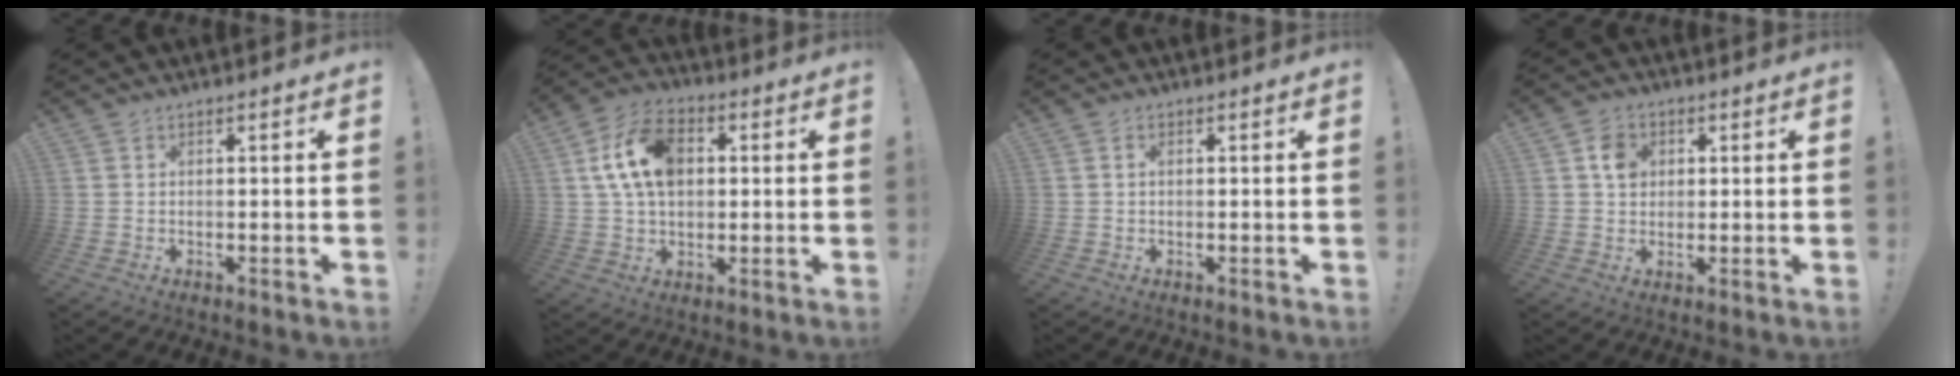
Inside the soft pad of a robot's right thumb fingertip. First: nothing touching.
{"total": 14.5, "force": [3.0, 9.9, 10.2], "torque": [-0.179, 0.006, 0.056]}
{"total": 0.9, "force": [0.2, 0.5, 0.8], "torque": [-0.016, 0.002, 0.003]}
{"total": 5.7, "force": [1.4, 4.9, 2.6], "torque": [-0.027, 0.003, 0.024]}